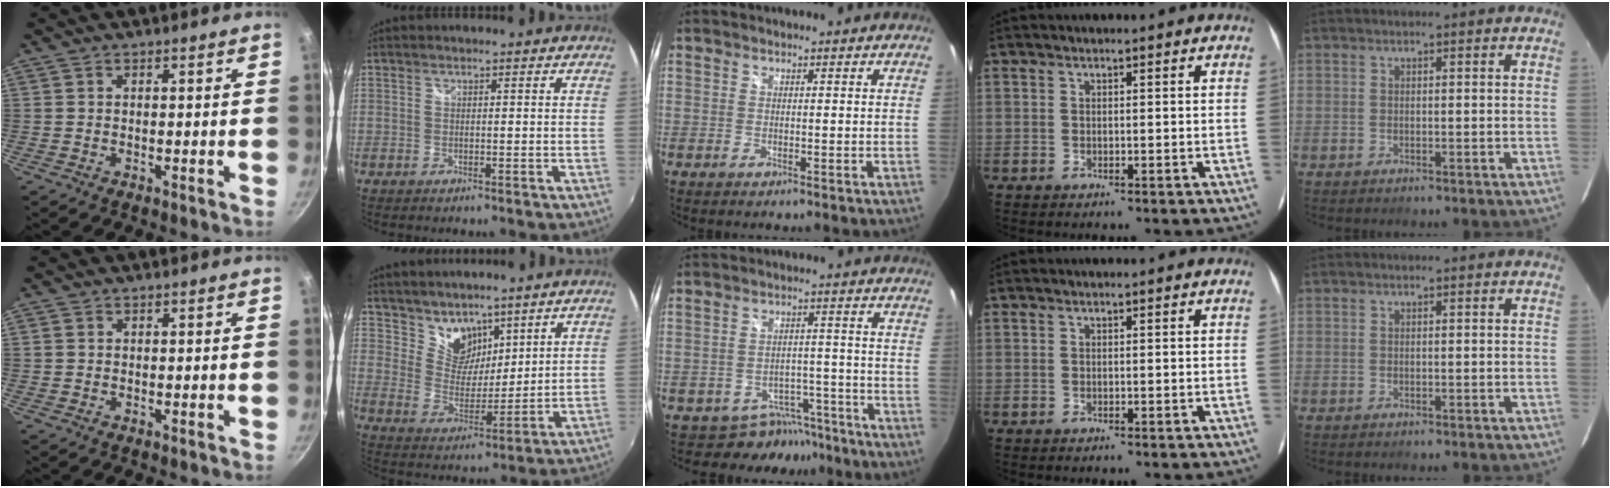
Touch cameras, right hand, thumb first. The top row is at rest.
{"thumb": {"total": 0.7, "force": [0.1, 0.6, 0.2], "torque": [-0.002, 0.003, 0.000]}, "index": {"total": 8.7, "force": [6.6, 5.2, 2.4], "torque": [-0.032, 0.001, 0.129]}, "middle": {"total": 7.0, "force": [-5.9, 3.8, 0.3], "torque": [0.000, 0.022, -0.075]}}